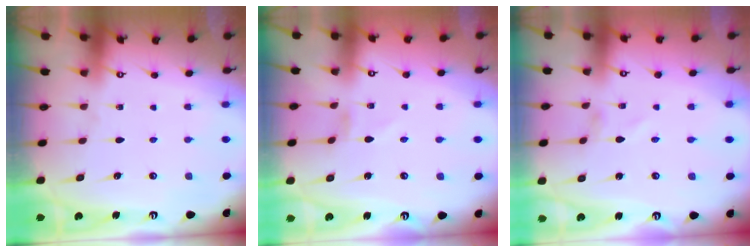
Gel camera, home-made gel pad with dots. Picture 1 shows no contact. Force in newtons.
{"total": 0.0}
{"total": 1.4, "press": 1.4, "slide": 0.1}